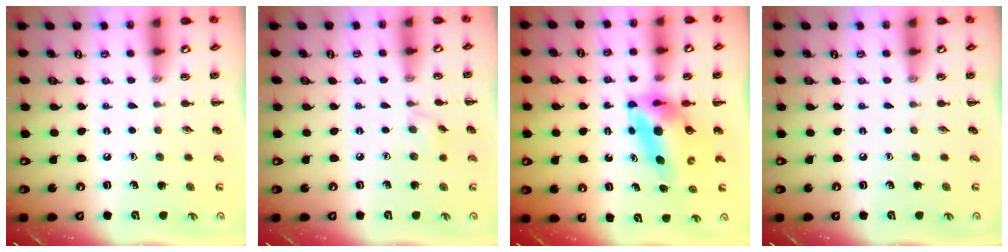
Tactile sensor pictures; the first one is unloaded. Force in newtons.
{"total": 3.8, "press": 3.6, "slide": 0.9}
{"total": 6.8, "press": 6.5, "slide": 1.9}
{"total": 0.0}